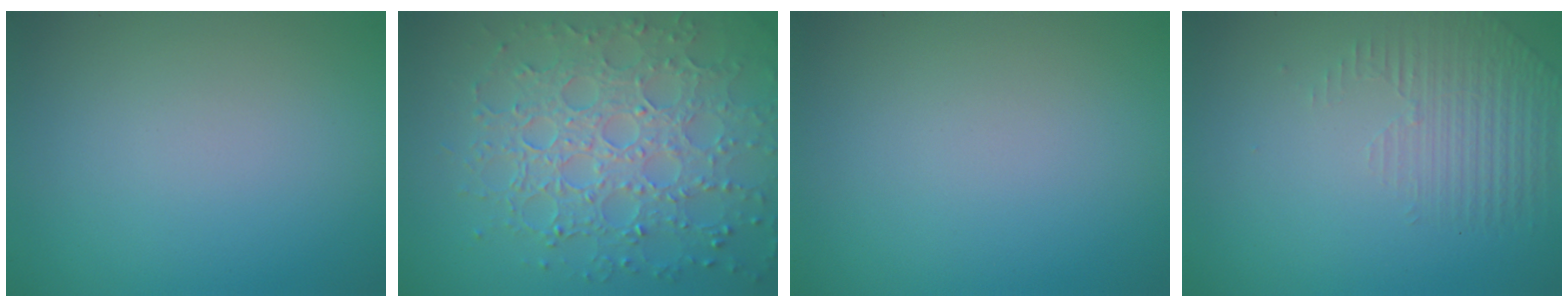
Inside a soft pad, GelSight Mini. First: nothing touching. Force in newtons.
{"total": 8.0, "press": 5.7, "slide": 5.6}
{"total": 0.0}
{"total": 1.5, "press": 0.9, "slide": 1.2}